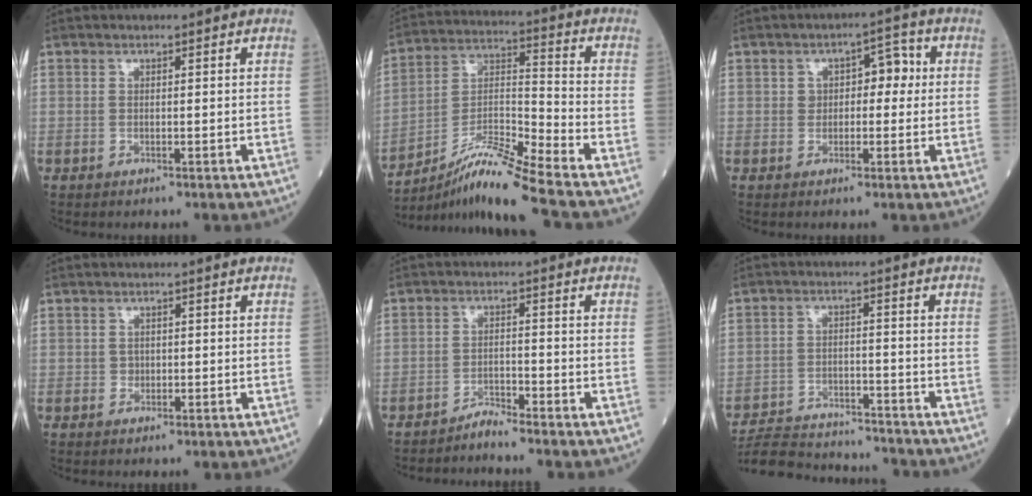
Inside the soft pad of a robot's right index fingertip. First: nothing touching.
{"total": 12.4, "force": [-10.4, -2.1, 6.4], "torque": [-0.122, 0.001, -0.188]}
{"total": 4.7, "force": [0.7, 2.9, 3.6], "torque": [-0.047, 0.028, 0.009]}
{"total": 1.0, "force": [-0.1, 0.9, 0.4], "torque": [-0.004, 0.002, 0.000]}
{"total": 2.5, "force": [-2.5, -0.6, 0.1], "torque": [0.002, -0.012, -0.046]}
{"total": 14.1, "force": [-13.6, 2.4, 2.9], "torque": [-0.056, 0.010, -0.205]}